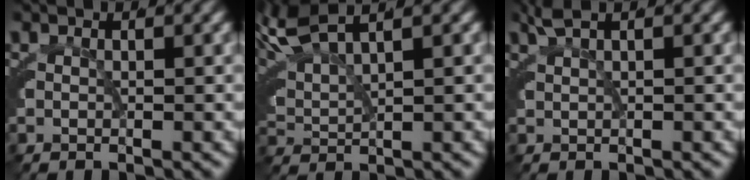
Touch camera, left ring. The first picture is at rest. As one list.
[{"total": 6.2, "force": [4.0, 3.1, 3.6], "torque": [-0.092, 0.006, 0.064]}, {"total": 2.2, "force": [1.7, 0.1, 1.3], "torque": [-0.017, 0.014, 0.028]}]